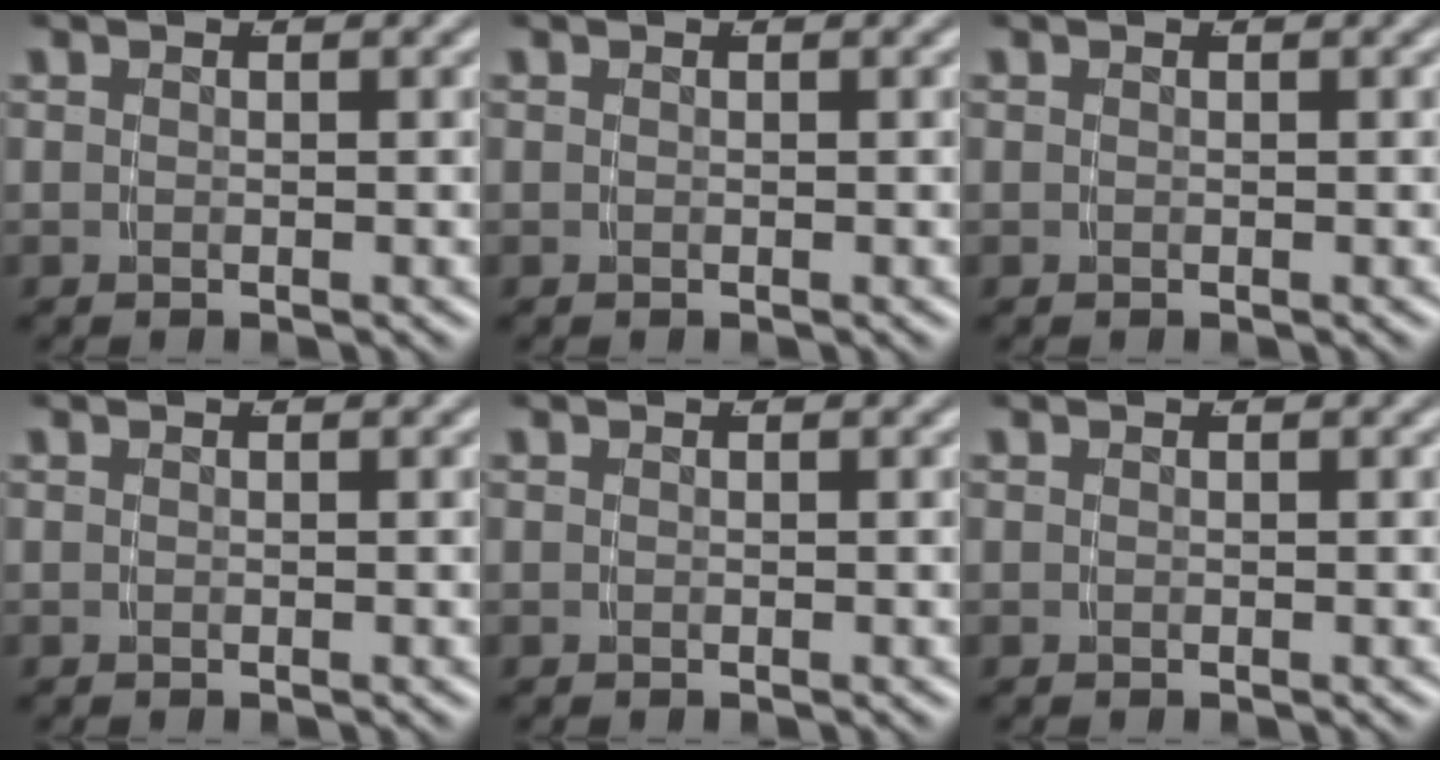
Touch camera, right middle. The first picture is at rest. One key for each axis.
{"total": 0.0}
{"total": 0.0}
{"total": 0.0}
{"total": 0.0}
{"total": 0.0}